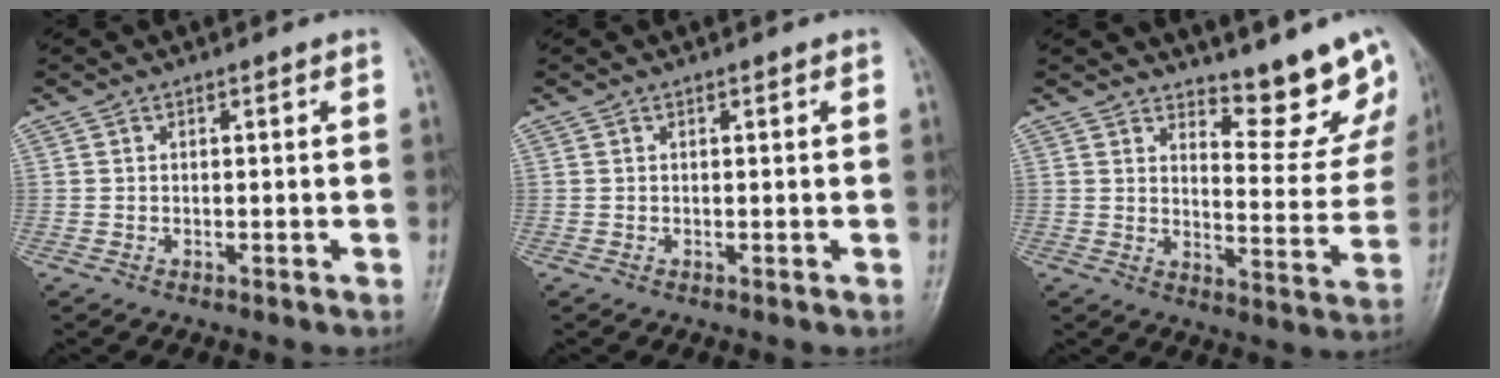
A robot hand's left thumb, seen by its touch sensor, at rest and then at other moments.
{"total": 0.5, "force": [0.4, 0.2, 0.3], "torque": [-0.004, -0.001, 0.003]}
{"total": 11.3, "force": [10.0, 3.1, 4.3], "torque": [-0.021, -0.094, 0.130]}